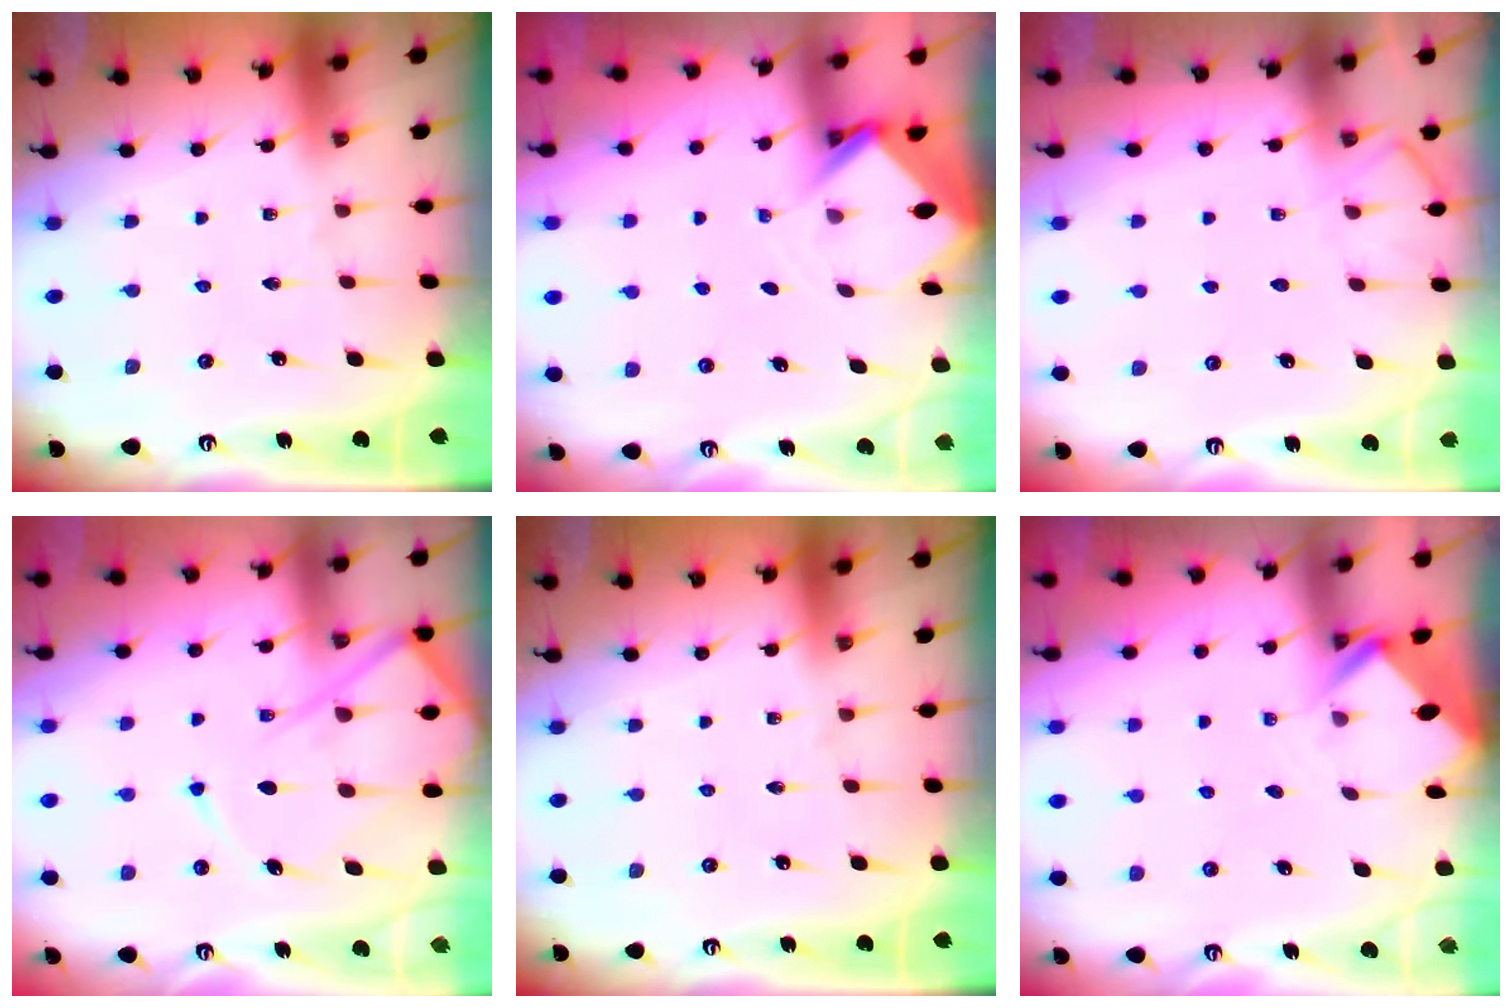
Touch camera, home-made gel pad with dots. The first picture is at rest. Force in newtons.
{"total": 2.9, "press": 2.9, "slide": 0.2}
{"total": 5.1, "press": 5.1, "slide": 0.5}
{"total": 14.2, "press": 14.1, "slide": 1.4}
{"total": 0.0}
{"total": 2.8, "press": 2.8, "slide": 0.2}